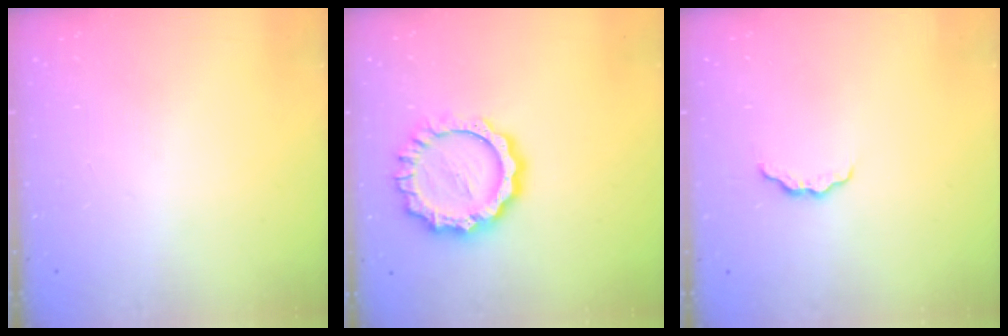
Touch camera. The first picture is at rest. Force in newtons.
{"total": 13.3, "press": 13.3, "slide": 1.1}
{"total": 3.7, "press": 3.6, "slide": 0.5}